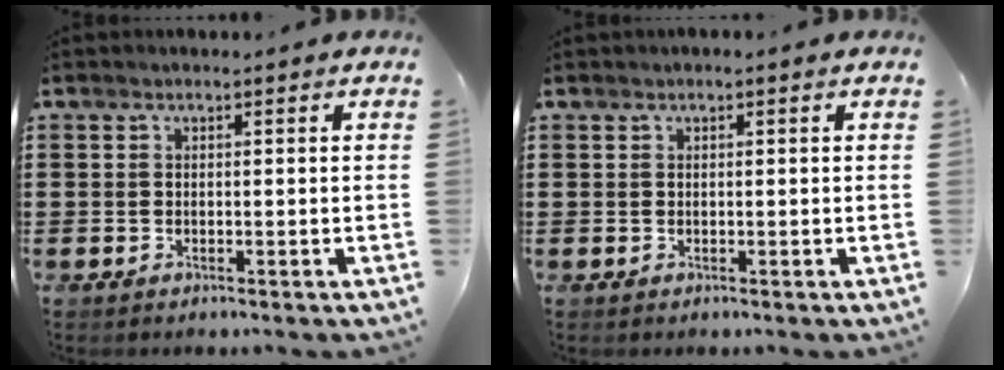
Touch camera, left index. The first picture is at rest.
{"total": 0.0}